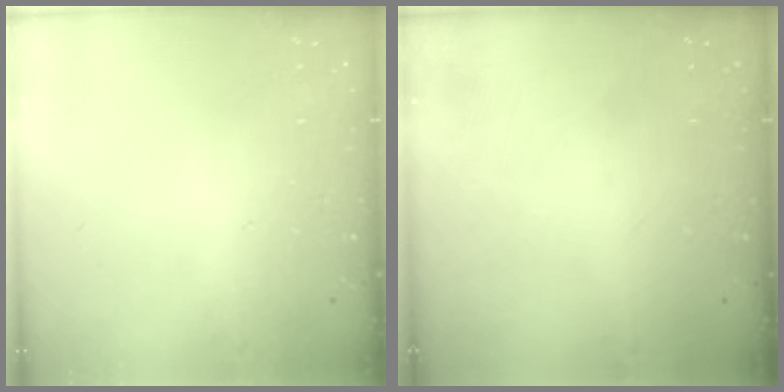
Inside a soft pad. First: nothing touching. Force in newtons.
{"total": 0.0}